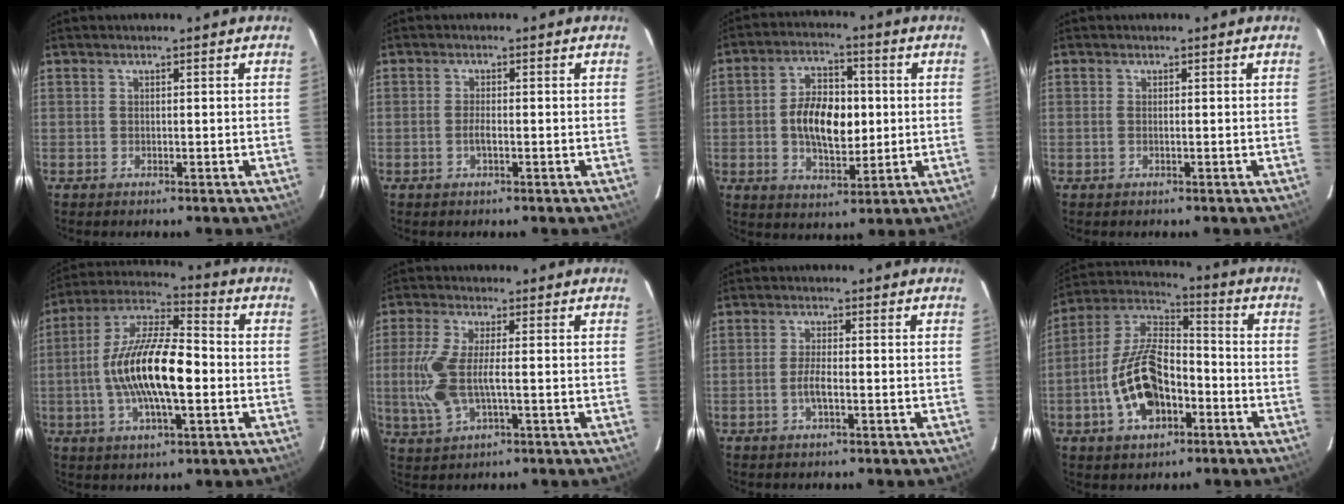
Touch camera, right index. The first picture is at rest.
{"total": 1.7, "force": [-0.6, 0.4, 1.5], "torque": [-0.032, 0.000, -0.012]}
{"total": 11.5, "force": [-0.2, 6.4, 9.5], "torque": [-0.173, 0.015, 0.002]}
{"total": 0.6, "force": [-0.1, 0.0, 0.6], "torque": [-0.015, 0.000, -0.004]}
{"total": 17.0, "force": [-2.2, 5.5, 15.9], "torque": [-0.302, 0.006, -0.049]}
{"total": 9.0, "force": [-1.0, 2.9, 8.5], "torque": [-0.189, -0.007, -0.016]}
{"total": 3.0, "force": [-1.0, 0.6, 2.8], "torque": [-0.058, -0.001, -0.022]}
{"total": 15.2, "force": [-5.4, 8.3, 11.6], "torque": [-0.241, 0.015, -0.094]}